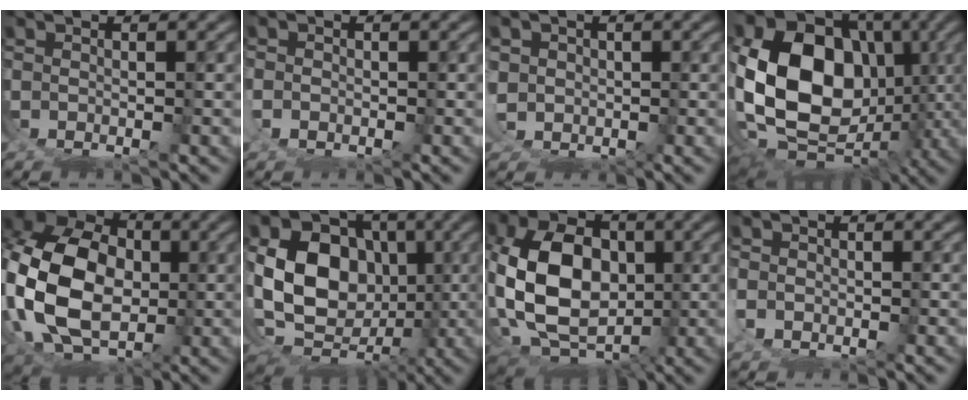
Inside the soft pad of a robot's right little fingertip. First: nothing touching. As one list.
[{"total": 1.8, "force": [-1.0, 1.3, 0.6], "torque": [-0.026, -0.013, -0.016]}, {"total": 5.1, "force": [-0.6, 4.5, 2.3], "torque": [-0.080, -0.027, -0.001]}, {"total": 21.2, "force": [-1.7, 16.1, 13.6], "torque": [-0.301, -0.079, 0.002]}, {"total": 15.0, "force": [-0.4, 11.2, 10.0], "torque": [-0.254, -0.061, 0.019]}, {"total": 16.9, "force": [-1.5, 13.3, 10.2], "torque": [-0.204, -0.067, -0.004]}, {"total": 12.8, "force": [-1.6, 9.6, 8.3], "torque": [-0.194, -0.058, -0.007]}, {"total": 2.0, "force": [-0.9, 1.6, 0.9], "torque": [-0.033, -0.009, -0.016]}]